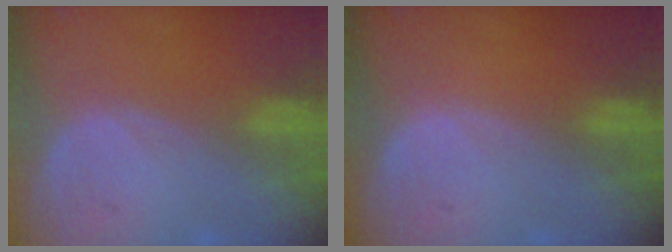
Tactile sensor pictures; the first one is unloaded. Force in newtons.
{"total": 0.0}